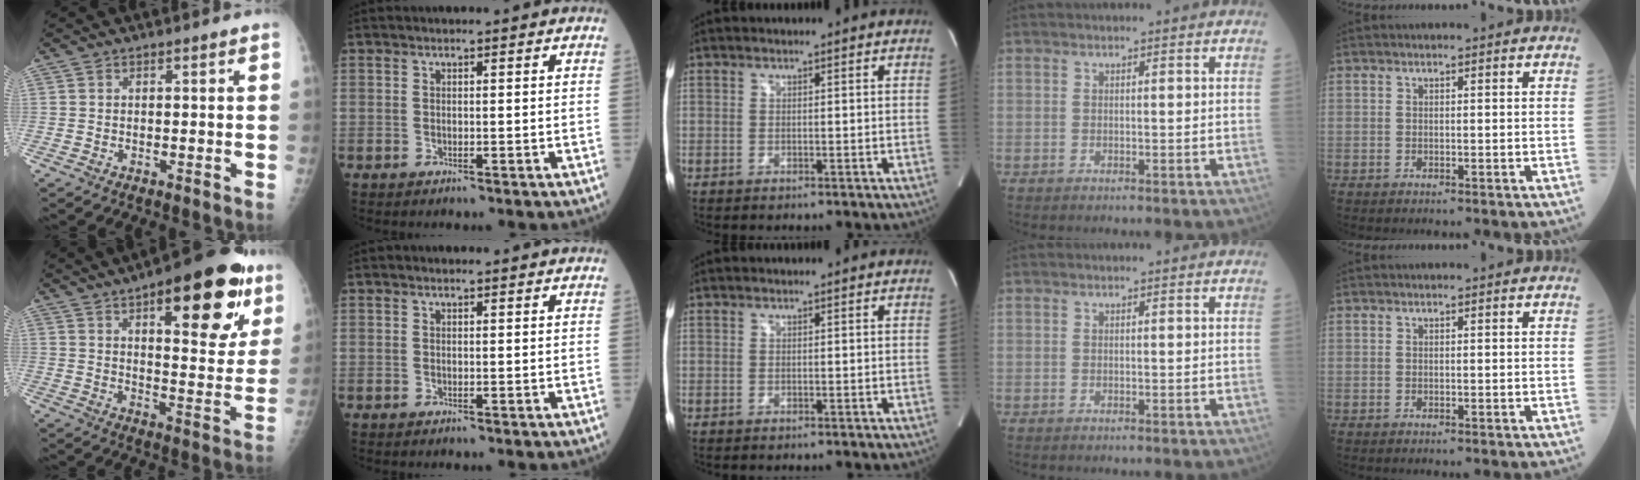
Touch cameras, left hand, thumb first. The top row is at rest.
{"thumb": {"total": 22.6, "force": [11.1, 8.5, 17.8], "torque": [-0.204, -0.032, 0.153]}, "index": {"total": 0.5, "force": [0.3, 0.2, 0.3], "torque": [-0.014, 0.000, 0.002]}}